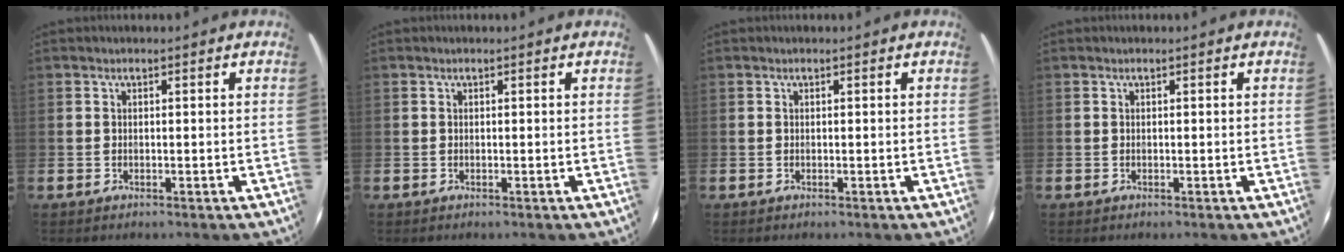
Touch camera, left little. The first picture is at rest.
{"total": 0.0}
{"total": 0.0}
{"total": 0.0}